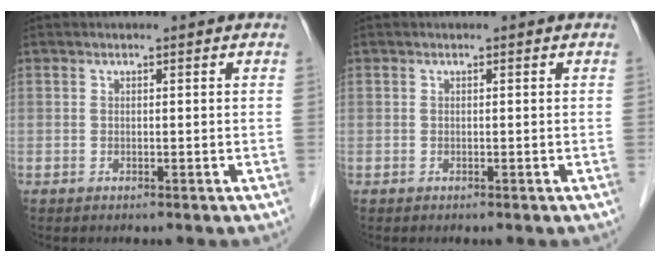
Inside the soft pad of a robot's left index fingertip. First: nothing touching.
{"total": 0.0}